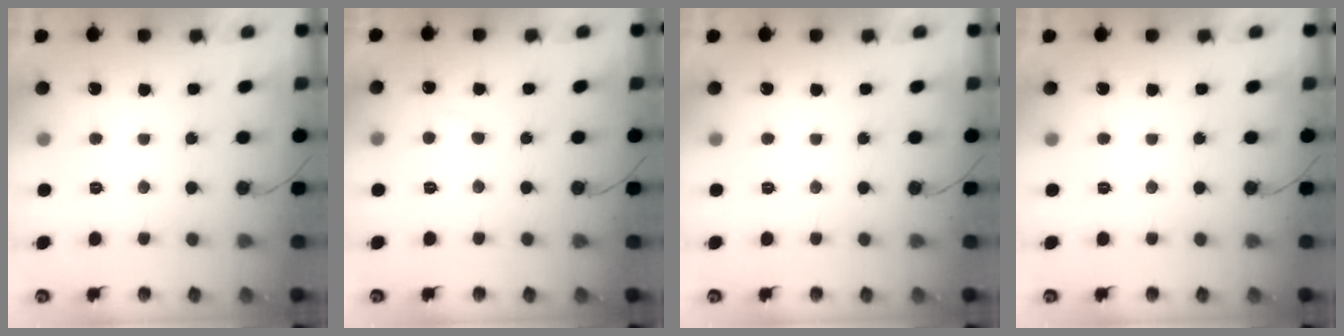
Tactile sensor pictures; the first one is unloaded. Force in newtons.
{"total": 4.0, "press": 4.0, "slide": 0.2}
{"total": 0.0}
{"total": 0.0}